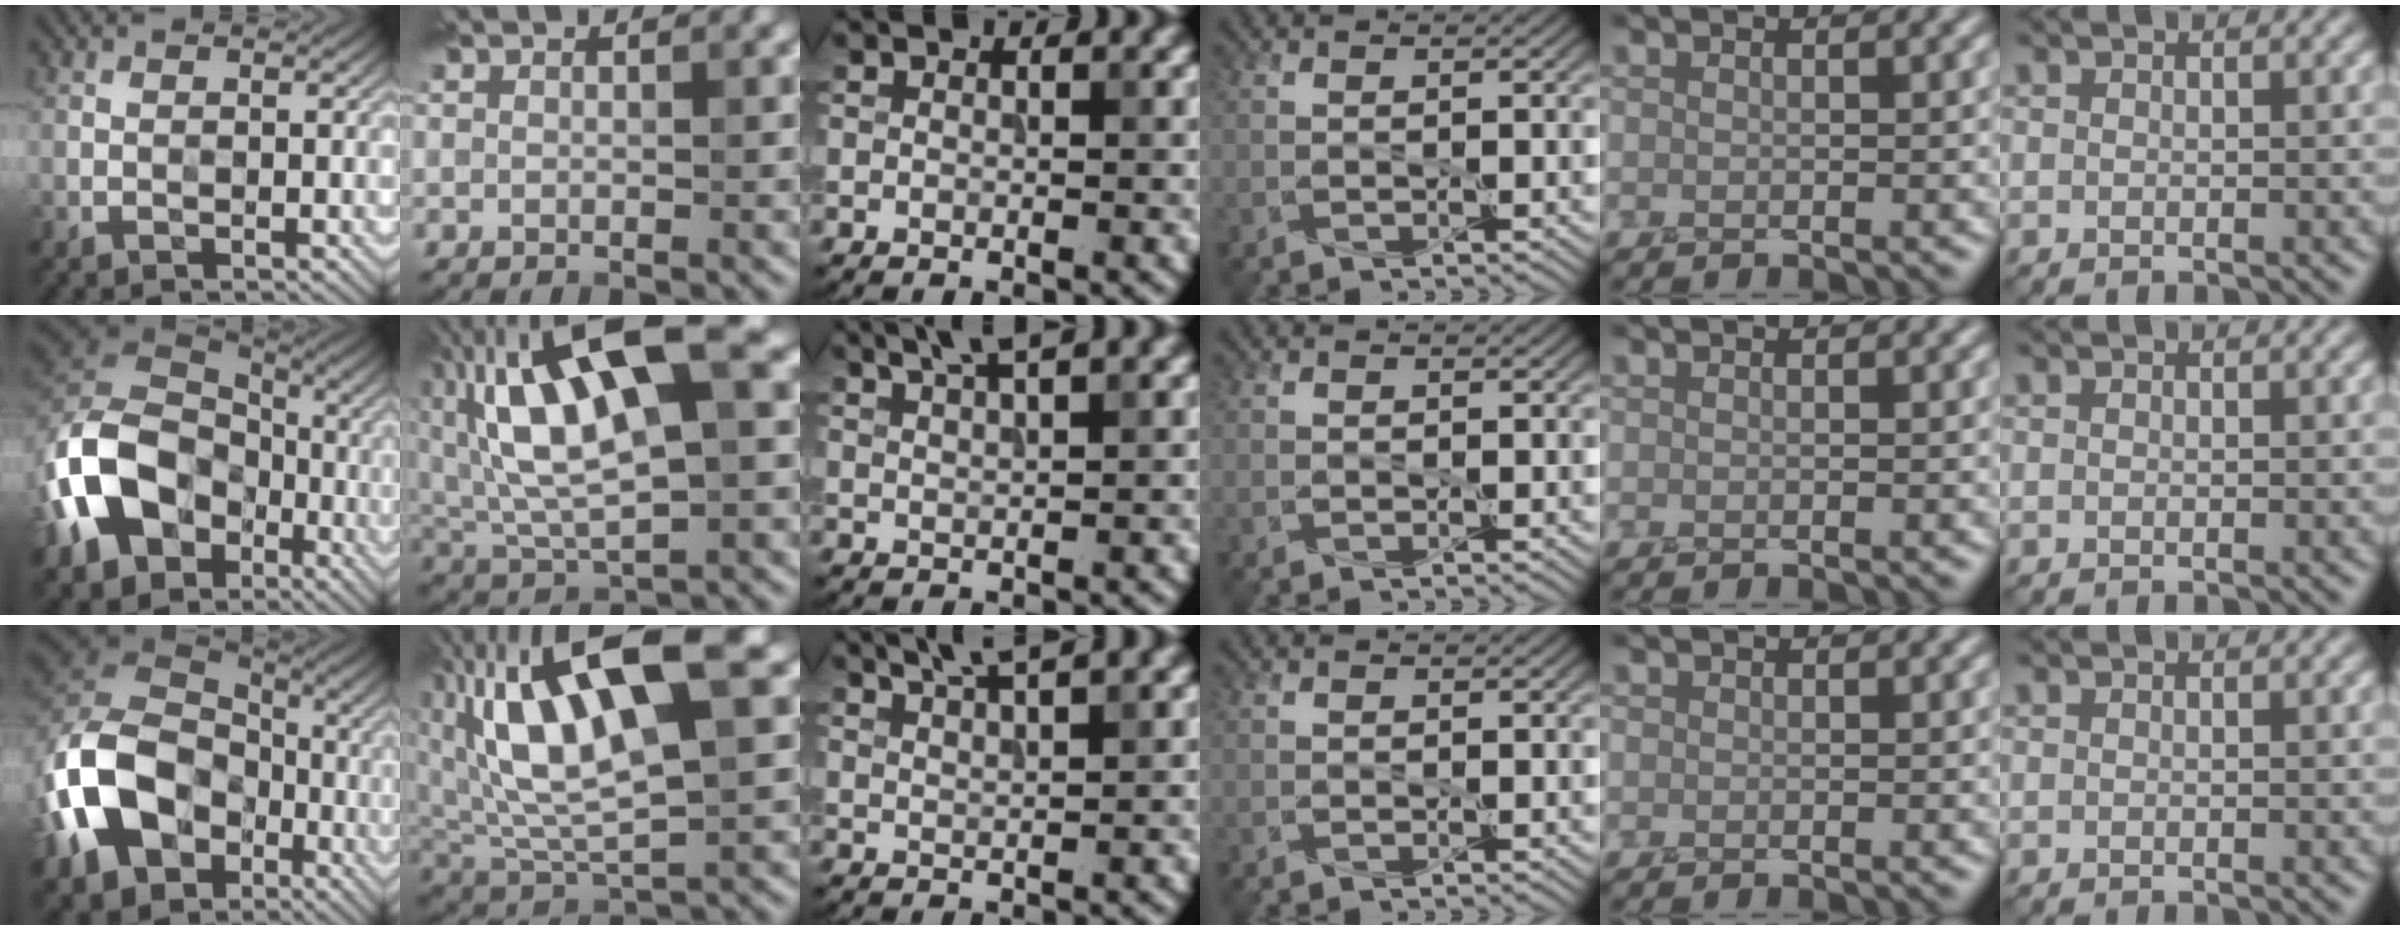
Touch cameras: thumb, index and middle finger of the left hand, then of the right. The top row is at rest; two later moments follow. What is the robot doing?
{"motion": "peel", "object": "sticker"}